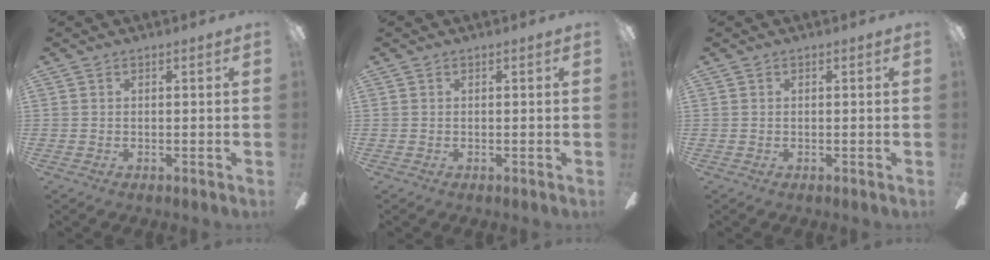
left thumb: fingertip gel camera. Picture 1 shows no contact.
{"total": 0.0}
{"total": 0.0}